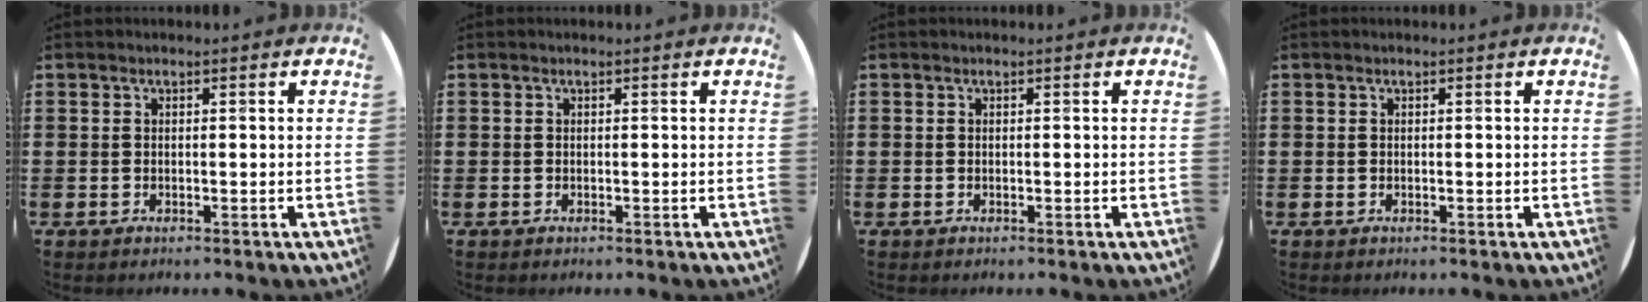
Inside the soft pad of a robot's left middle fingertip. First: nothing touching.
{"total": 0.0}
{"total": 0.0}
{"total": 0.0}